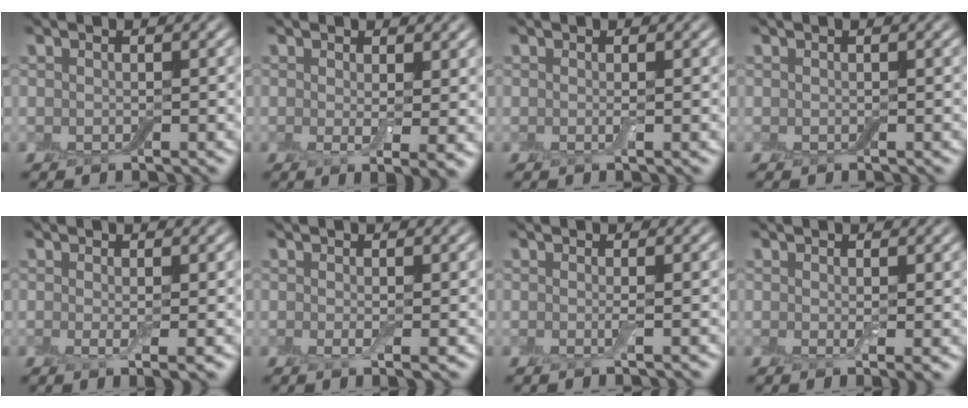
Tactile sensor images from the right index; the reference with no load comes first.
{"total": 3.1, "force": [0.4, 0.6, 3.0], "torque": [-0.043, -0.015, 0.010]}
{"total": 0.6, "force": [0.0, 0.0, 0.6], "torque": [-0.014, -0.005, -0.002]}
{"total": 0.0}
{"total": 2.1, "force": [0.0, 0.3, 2.0], "torque": [-0.034, -0.009, 0.000]}
{"total": 1.4, "force": [0.0, 0.2, 1.4], "torque": [-0.025, -0.006, -0.002]}
{"total": 1.0, "force": [-0.1, 0.1, 1.0], "torque": [-0.020, -0.005, -0.005]}
{"total": 1.5, "force": [0.2, 0.2, 1.4], "torque": [-0.021, -0.008, 0.003]}